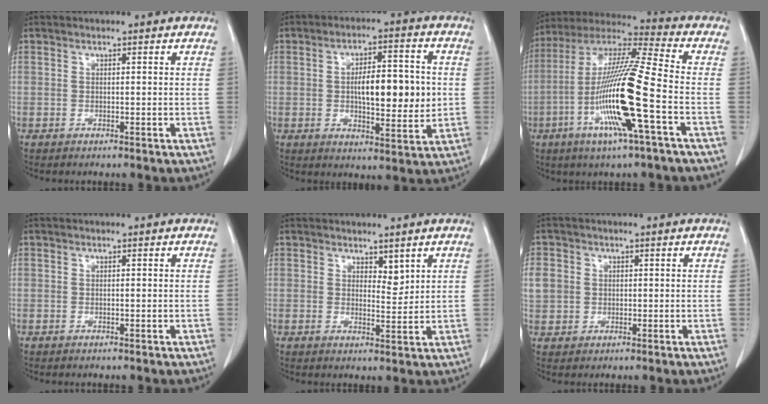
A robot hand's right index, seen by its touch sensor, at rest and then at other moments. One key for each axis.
{"total": 11.0, "fx": 0.2, "fy": 3.4, "fz": 10.5, "tx": -0.166, "ty": 0.010, "tz": 0.004}
{"total": 18.1, "fx": -5.2, "fy": -0.2, "fz": 17.4, "tx": -0.348, "ty": -0.015, "tz": -0.107}
{"total": 0.0}
{"total": 2.6, "fx": 1.9, "fy": 1.1, "fz": 1.4, "tx": -0.019, "ty": -0.009, "tz": 0.035}
{"total": 5.8, "fx": 1.1, "fy": 5.4, "fz": 2.0, "tx": -0.063, "ty": 0.012, "tz": 0.028}